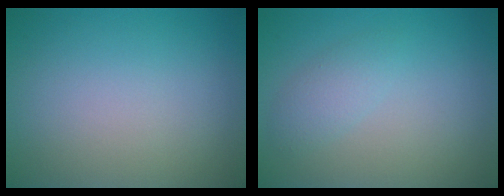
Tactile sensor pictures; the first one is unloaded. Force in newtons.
{"total": 1.7, "press": 1.7, "slide": 0.1}